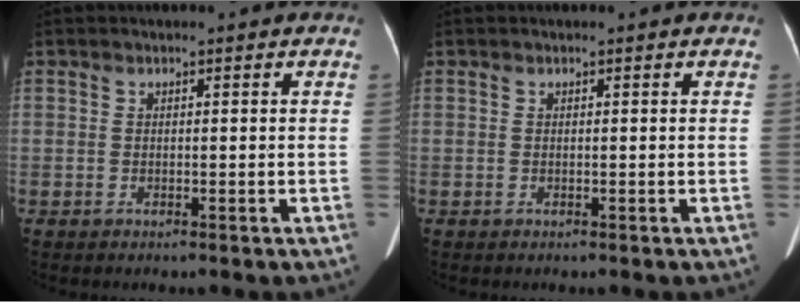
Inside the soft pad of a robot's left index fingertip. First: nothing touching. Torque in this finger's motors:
{"motor_torque": [0.05, 0.05, 0.01, 0.01]}